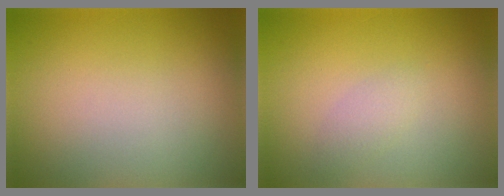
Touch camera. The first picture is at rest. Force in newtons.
{"total": 1.1, "press": 1.1, "slide": 0.0}